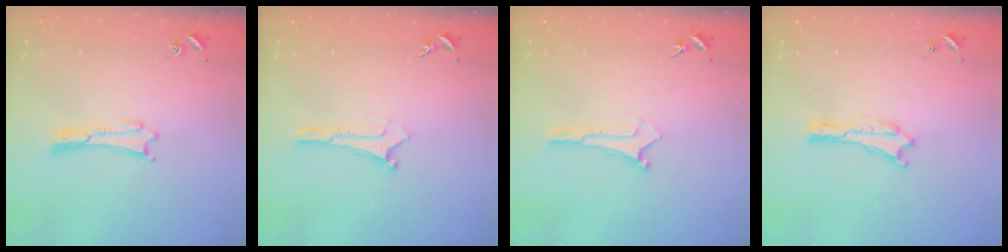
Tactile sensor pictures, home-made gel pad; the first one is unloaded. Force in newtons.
{"total": 0.0}
{"total": 0.0}
{"total": 0.0}